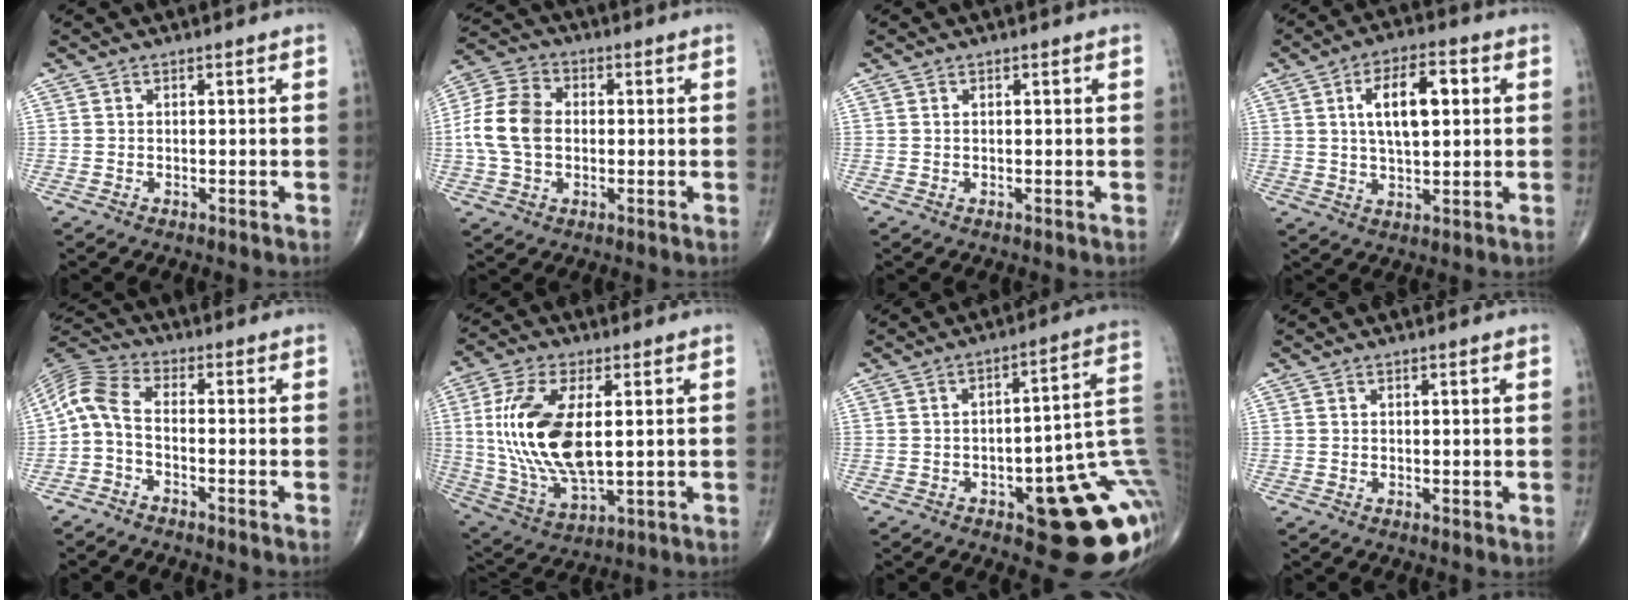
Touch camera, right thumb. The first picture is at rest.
{"total": 10.9, "force": [-0.3, 7.8, 7.5], "torque": [-0.148, 0.025, -0.014]}
{"total": 0.0}
{"total": 10.9, "force": [2.5, 4.9, 9.4], "torque": [-0.146, 0.007, 0.039]}
{"total": 6.8, "force": [-2.0, 3.0, 5.7], "torque": [-0.127, 0.030, -0.057]}
{"total": 18.1, "force": [2.4, 8.6, 15.7], "torque": [-0.323, -0.014, 0.053]}
{"total": 19.9, "force": [-5.7, 7.3, 17.6], "torque": [-0.140, 0.039, -0.058]}
{"total": 0.5, "force": [0.1, 0.3, 0.4], "torque": [-0.006, -0.003, -0.002]}